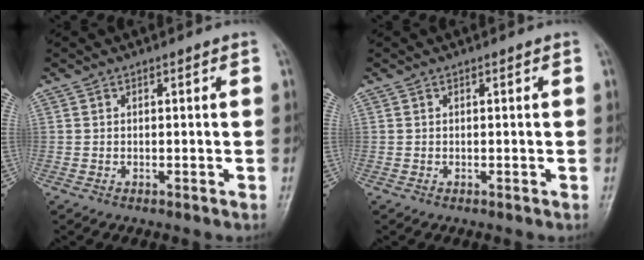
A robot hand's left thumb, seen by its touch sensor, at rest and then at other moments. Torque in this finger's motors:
{"motor_torque": [0.00, 0.00, -0.02, -0.07, 0.00]}